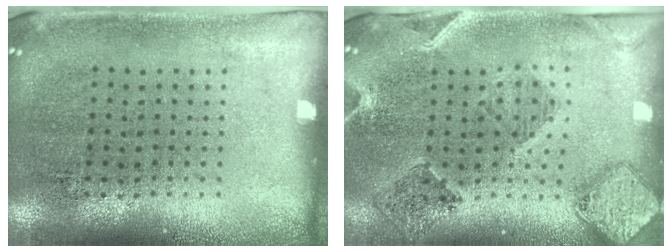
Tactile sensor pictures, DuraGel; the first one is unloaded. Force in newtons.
{"total": 1.4, "press": 1.4, "slide": 0.3}